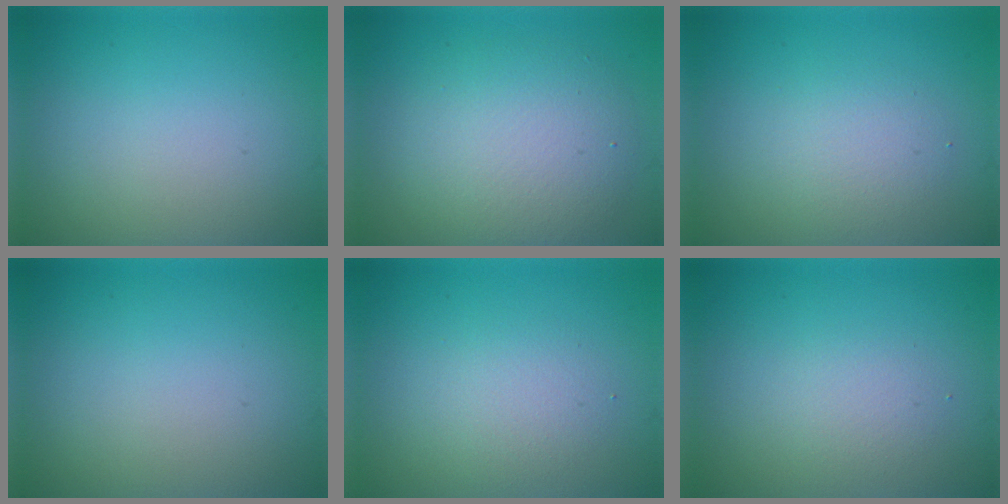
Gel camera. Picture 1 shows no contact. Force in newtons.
{"total": 5.7, "press": 5.7, "slide": 0.6}
{"total": 2.4, "press": 2.4, "slide": 0.2}
{"total": 0.0}
{"total": 2.2, "press": 2.2, "slide": 0.1}
{"total": 1.6, "press": 1.6, "slide": 0.0}